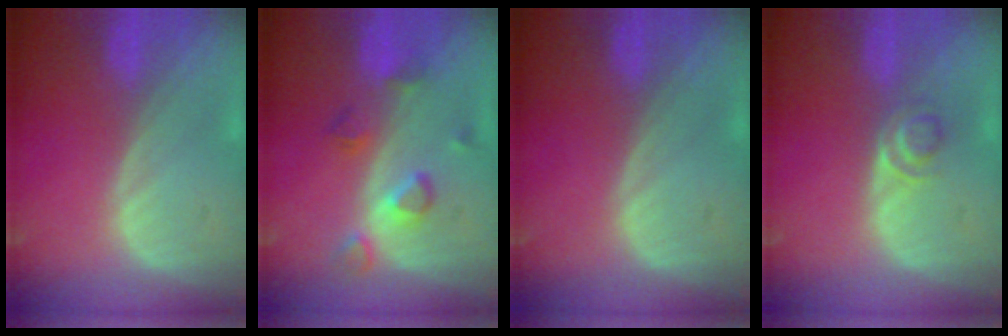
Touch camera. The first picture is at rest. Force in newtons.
{"total": 4.8, "press": 4.8, "slide": 0.7}
{"total": 0.0}
{"total": 2.5, "press": 2.4, "slide": 0.8}